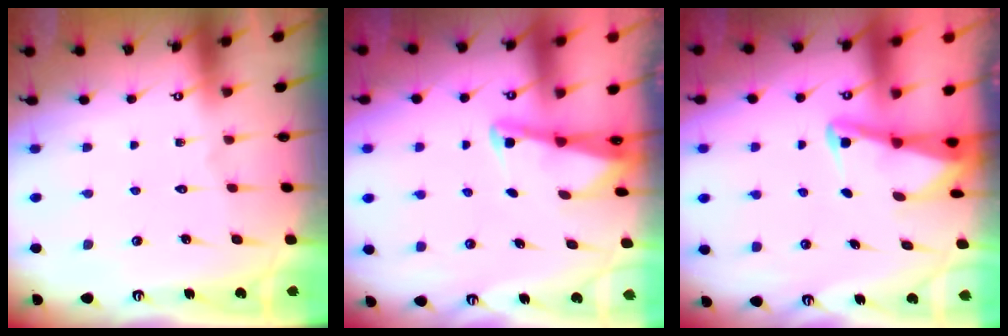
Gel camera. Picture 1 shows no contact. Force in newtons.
{"total": 2.3, "press": 2.3, "slide": 0.3}
{"total": 2.3, "press": 2.3, "slide": 0.3}